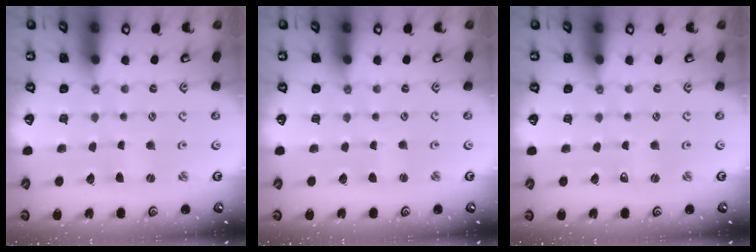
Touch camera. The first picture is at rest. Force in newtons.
{"total": 0.5, "press": 0.5, "slide": 0.0}
{"total": 2.0, "press": 2.0, "slide": 0.4}